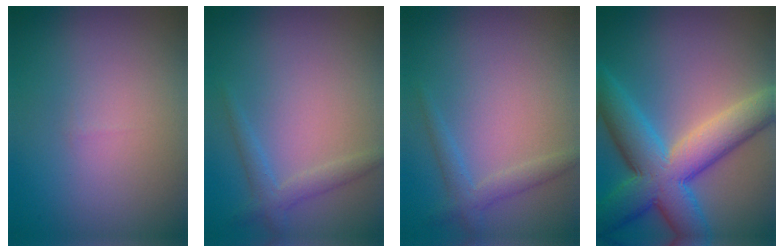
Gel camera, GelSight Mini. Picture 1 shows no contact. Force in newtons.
{"total": 1.8, "press": 1.8, "slide": 0.1}
{"total": 1.8, "press": 1.8, "slide": 0.1}
{"total": 10.2, "press": 10.2, "slide": 0.5}